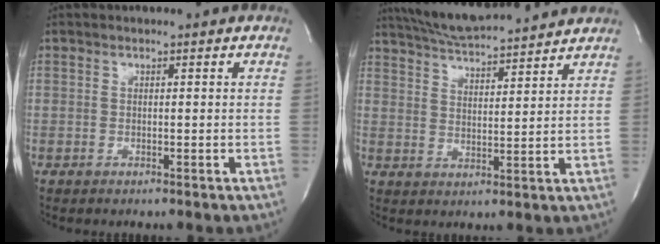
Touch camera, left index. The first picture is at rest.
{"total": 13.9, "force": [12.8, 0.9, 5.3], "torque": [-0.100, 0.018, 0.200]}